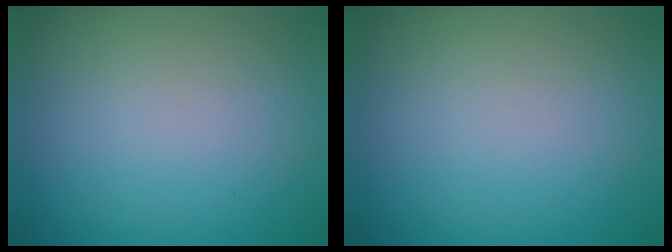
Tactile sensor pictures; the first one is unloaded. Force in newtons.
{"total": 0.0}